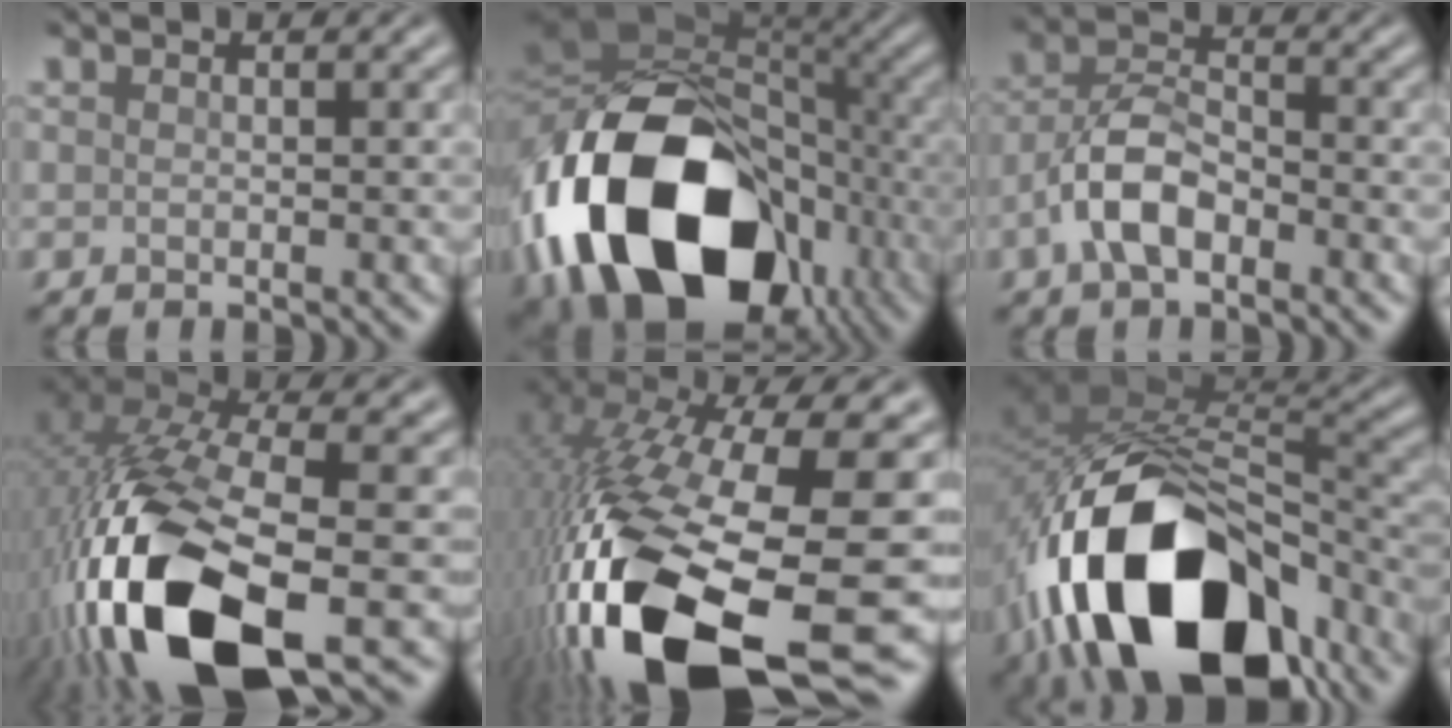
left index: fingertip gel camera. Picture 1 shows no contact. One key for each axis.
{"total": 20.7, "fx": -8.0, "fy": 13.6, "fz": 13.4, "tx": -0.280, "ty": -0.044, "tz": -0.119}
{"total": 5.1, "fx": -2.4, "fy": 2.5, "fz": 3.7, "tx": -0.069, "ty": 0.011, "tz": -0.054}
{"total": 17.0, "fx": -6.5, "fy": 7.1, "fz": 14.0, "tx": -0.309, "ty": -0.030, "tz": -0.111}
{"total": 19.6, "fx": -6.9, "fy": 7.6, "fz": 16.7, "tx": -0.348, "ty": -0.043, "tz": -0.104}
{"total": 17.9, "fx": -8.9, "fy": 9.8, "fz": 12.1, "tx": -0.228, "ty": -0.019, "tz": -0.145}